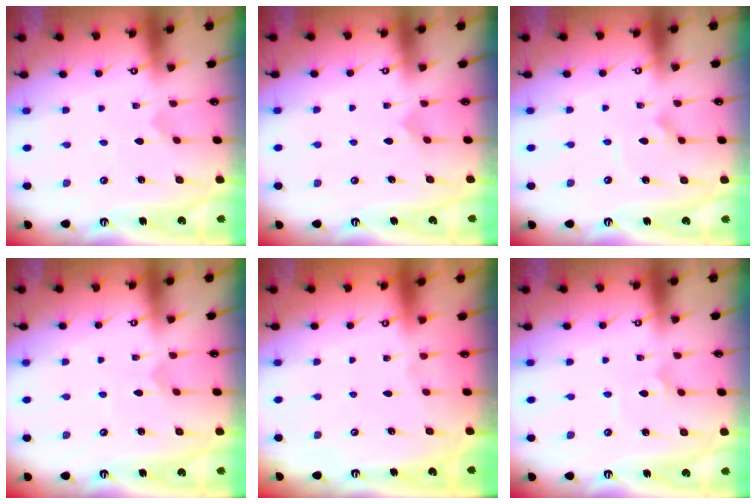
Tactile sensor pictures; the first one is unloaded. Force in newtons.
{"total": 4.6, "press": 4.6, "slide": 0.4}
{"total": 2.4, "press": 2.4, "slide": 0.2}
{"total": 2.4, "press": 2.4, "slide": 0.2}
{"total": 0.0}
{"total": 1.4, "press": 1.4, "slide": 0.1}